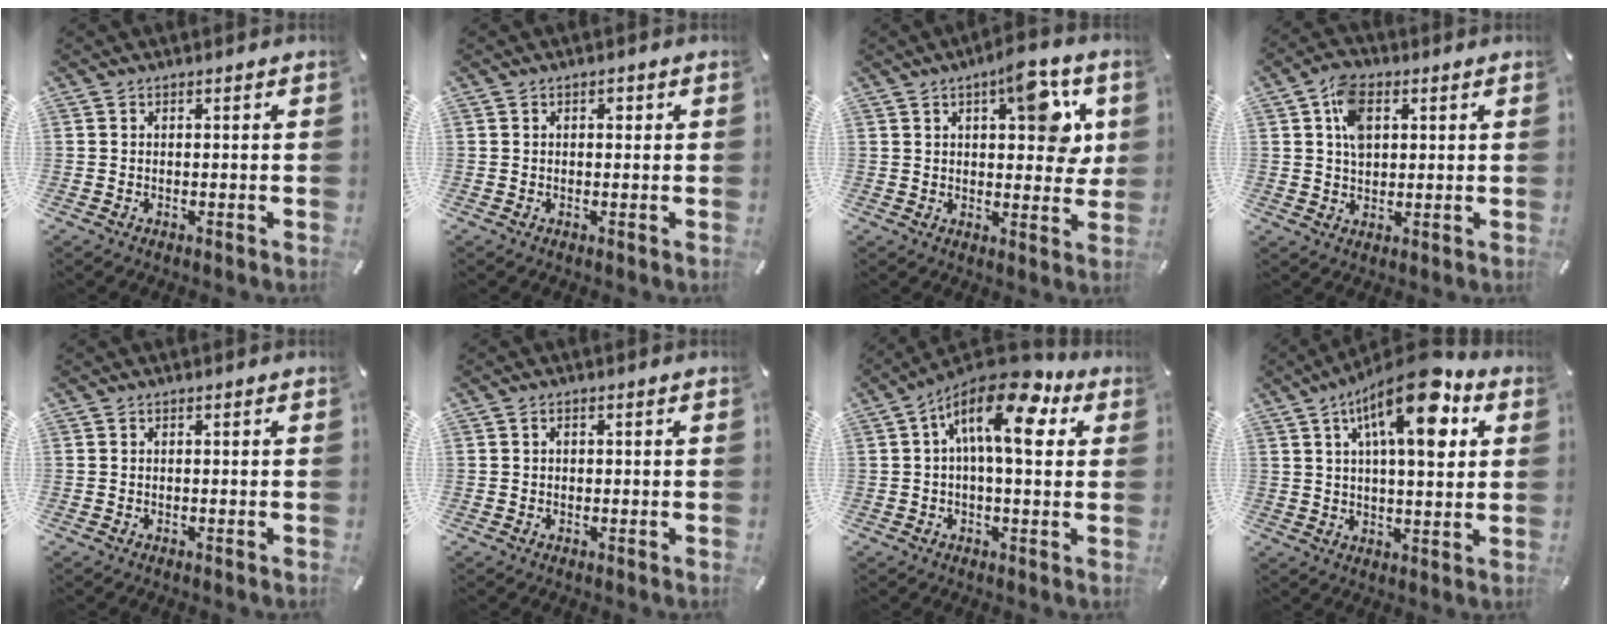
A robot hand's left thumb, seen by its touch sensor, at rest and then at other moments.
{"total": 1.2, "force": [0.3, 0.9, 0.7], "torque": [-0.015, 0.007, 0.003]}
{"total": 13.5, "force": [6.3, 6.1, 10.2], "torque": [-0.124, -0.027, 0.101]}
{"total": 7.8, "force": [2.3, 5.5, 5.0], "torque": [-0.090, 0.001, 0.038]}
{"total": 0.0}
{"total": 1.0, "force": [0.1, 0.8, 0.6], "torque": [-0.013, 0.005, 0.001]}
{"total": 15.8, "force": [5.6, 6.3, 13.3], "torque": [-0.209, -0.027, 0.091]}
{"total": 18.3, "force": [8.4, 6.9, 14.7], "torque": [-0.231, -0.027, 0.126]}